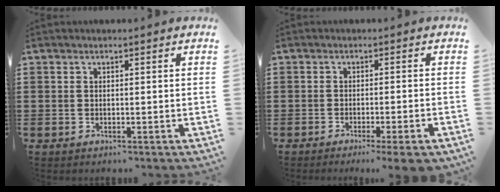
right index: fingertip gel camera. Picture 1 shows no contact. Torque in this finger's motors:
{"motor_torque": [1.56, -0.57, 0.22, 0.08]}